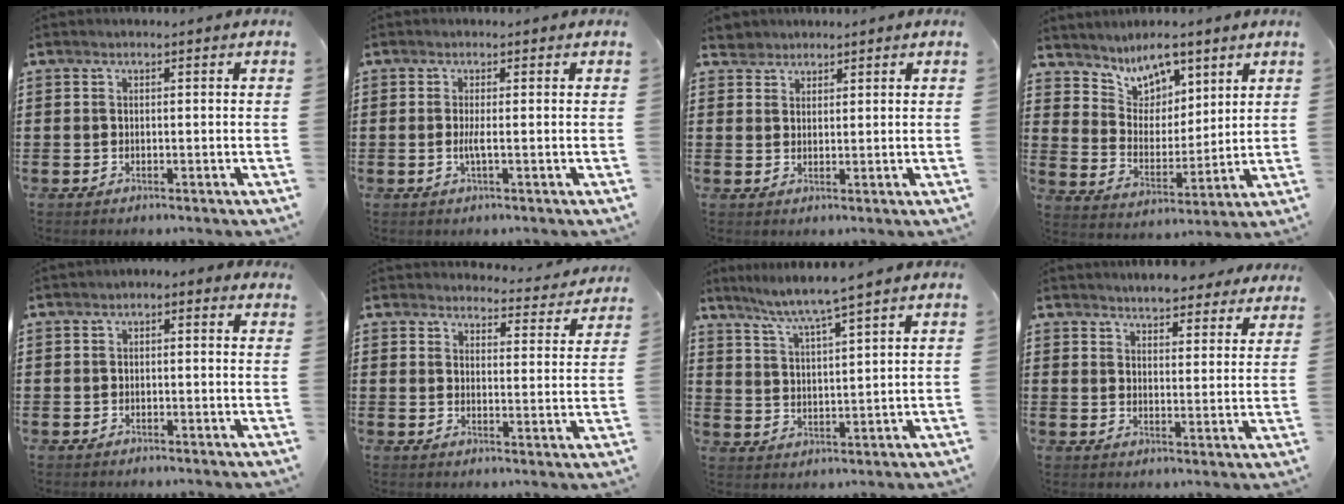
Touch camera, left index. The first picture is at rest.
{"total": 1.6, "force": [-0.2, 0.0, 1.6], "torque": [-0.039, -0.006, -0.007]}
{"total": 2.4, "force": [2.0, 1.3, -0.3], "torque": [-0.004, 0.009, 0.039]}
{"total": 6.9, "force": [5.8, 3.4, 1.4], "torque": [-0.053, -0.030, 0.106]}
{"total": 0.9, "force": [-0.6, 0.7, 0.2], "torque": [-0.008, 0.003, -0.013]}
{"total": 4.1, "force": [4.0, 0.4, 0.4], "torque": [-0.020, -0.028, 0.068]}
{"total": 4.9, "force": [4.3, -0.9, 2.1], "torque": [-0.058, -0.024, 0.072]}
{"total": 4.8, "force": [4.8, 0.3, 0.3], "torque": [-0.017, -0.025, 0.086]}